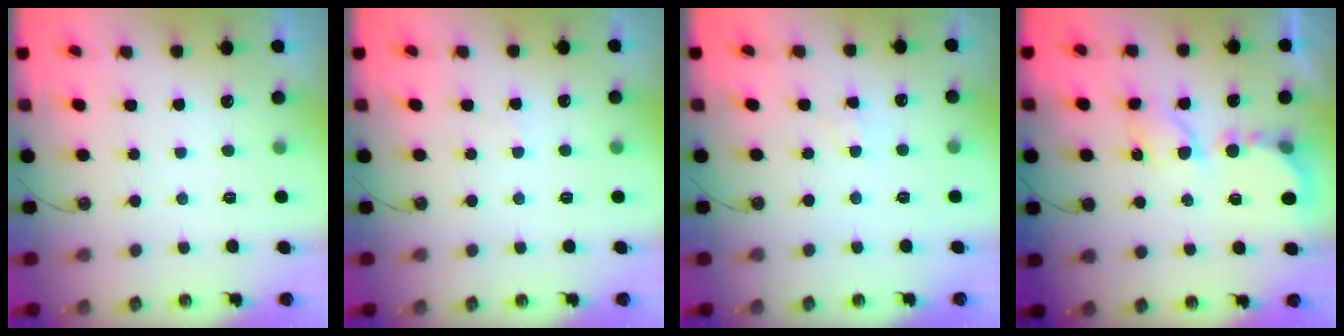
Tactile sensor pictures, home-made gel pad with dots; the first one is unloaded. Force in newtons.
{"total": 1.9, "press": 1.9, "slide": 0.3}
{"total": 3.8, "press": 3.7, "slide": 0.5}
{"total": 7.3, "press": 7.3, "slide": 0.5}